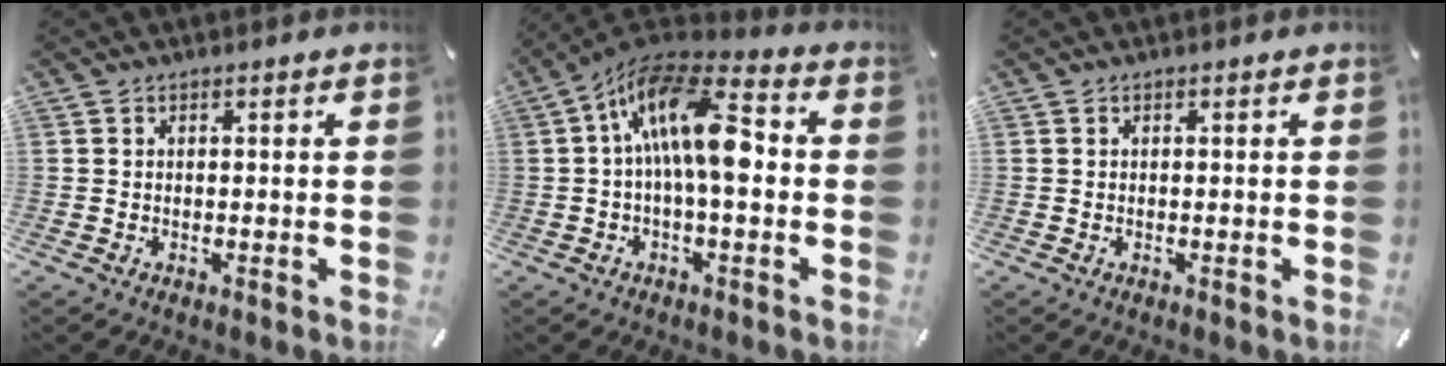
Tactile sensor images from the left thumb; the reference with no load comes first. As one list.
[{"total": 16.8, "force": [0.8, 7.5, 15.0], "torque": [-0.269, 0.005, 0.014]}, {"total": 0.0}]